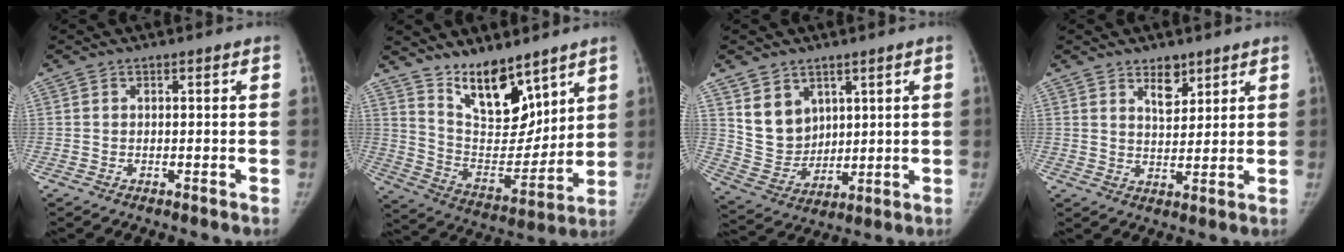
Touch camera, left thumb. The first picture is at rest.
{"total": 16.1, "force": [11.2, 7.3, 9.0], "torque": [-0.092, -0.085, 0.209]}
{"total": 9.5, "force": [4.5, 7.5, 3.7], "torque": [-0.036, -0.035, 0.105]}
{"total": 5.2, "force": [3.3, 2.8, 2.8], "torque": [-0.020, -0.024, 0.055]}